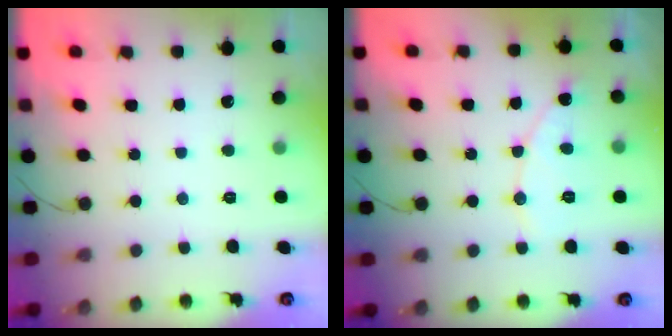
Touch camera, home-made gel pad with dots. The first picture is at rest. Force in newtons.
{"total": 6.9, "press": 6.9, "slide": 0.3}